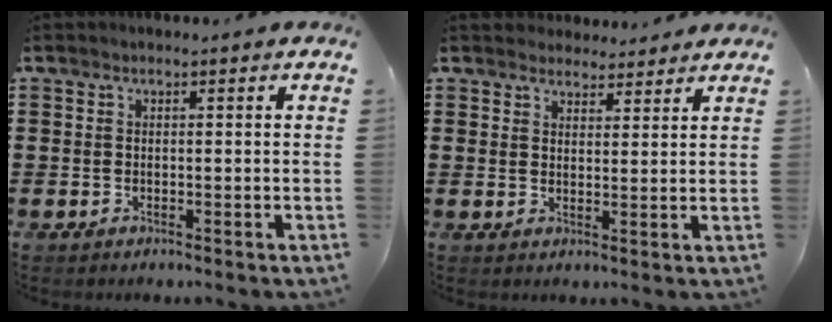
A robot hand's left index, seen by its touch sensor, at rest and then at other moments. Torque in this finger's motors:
{"motor_torque": [0.55, 0.11, 0.04, -0.01]}